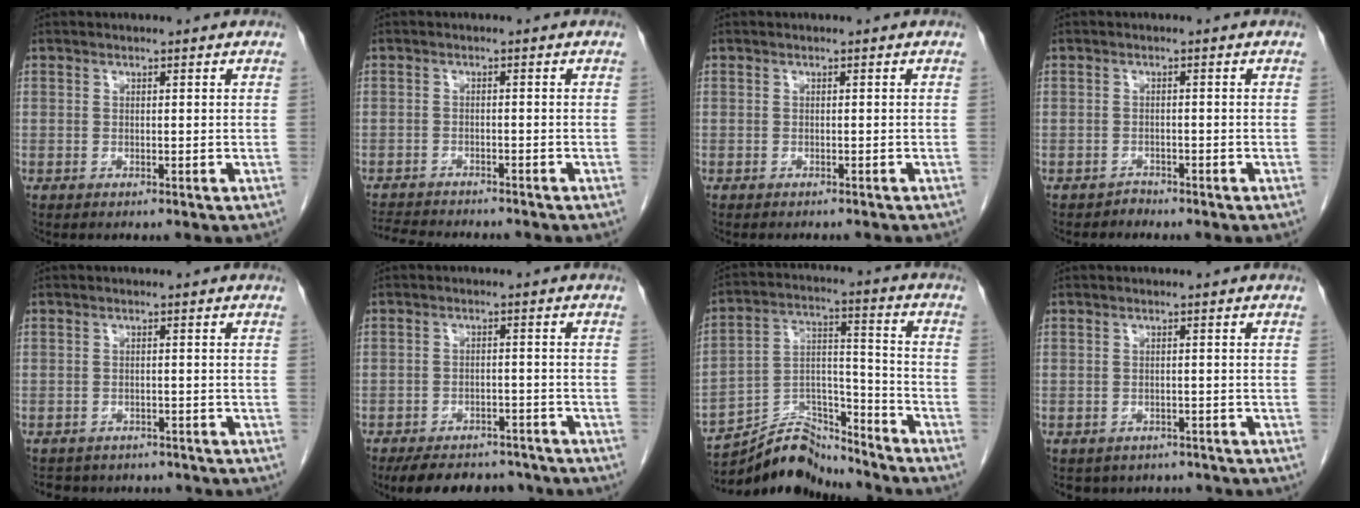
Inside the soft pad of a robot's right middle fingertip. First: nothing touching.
{"total": 8.1, "force": [-7.5, 0.8, 2.7], "torque": [-0.047, -0.010, -0.116]}
{"total": 3.6, "force": [-3.3, 0.6, 1.4], "torque": [-0.022, -0.007, -0.039]}
{"total": 1.6, "force": [-1.5, 0.2, -0.4], "torque": [0.012, -0.003, -0.026]}
{"total": 7.8, "force": [-7.0, 3.2, 1.4], "torque": [-0.025, 0.004, -0.083]}
{"total": 11.8, "force": [-10.2, 4.6, 3.6], "torque": [-0.055, 0.004, -0.133]}
{"total": 13.5, "force": [-13.2, 2.0, 2.3], "torque": [-0.043, 0.036, -0.231]}
{"total": 6.5, "force": [-5.7, 3.1, 0.6], "torque": [-0.004, 0.008, -0.063]}